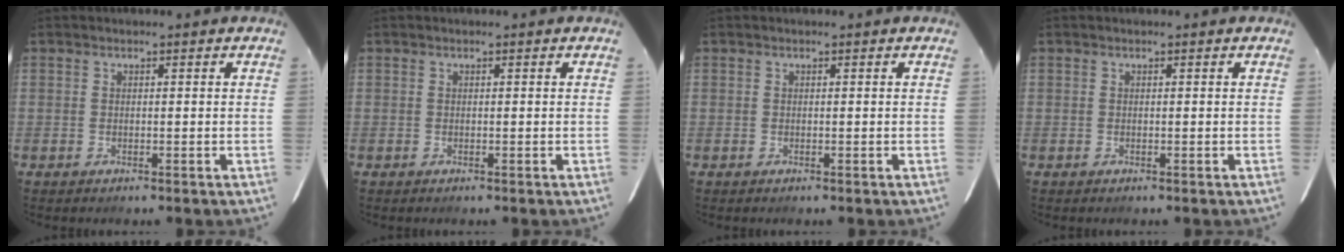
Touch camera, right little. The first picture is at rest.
{"total": 0.0}
{"total": 0.0}
{"total": 0.0}